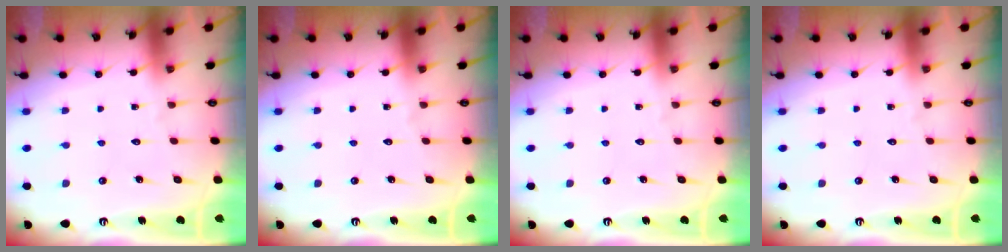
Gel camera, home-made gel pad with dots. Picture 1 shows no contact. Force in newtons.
{"total": 0.0}
{"total": 0.0}
{"total": 0.0}